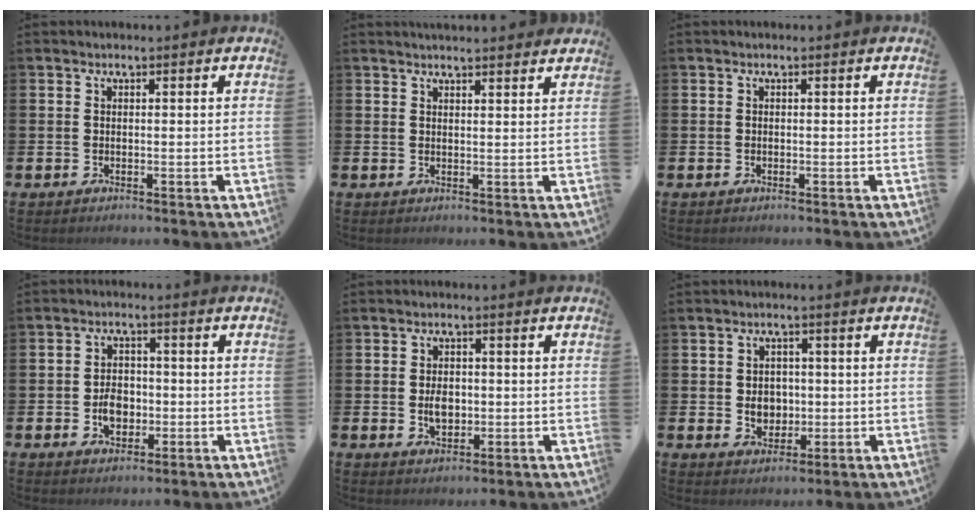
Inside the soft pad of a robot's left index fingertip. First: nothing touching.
{"total": 2.1, "force": [2.1, 0.0, 0.1], "torque": [-0.006, -0.009, 0.038]}
{"total": 0.0}
{"total": 4.3, "force": [-1.0, 3.1, 2.8], "torque": [-0.043, 0.002, -0.021]}
{"total": 3.5, "force": [-0.1, 2.4, 2.6], "torque": [-0.039, 0.003, -0.006]}
{"total": 3.6, "force": [0.0, 3.1, 1.8], "torque": [-0.025, 0.003, -0.008]}